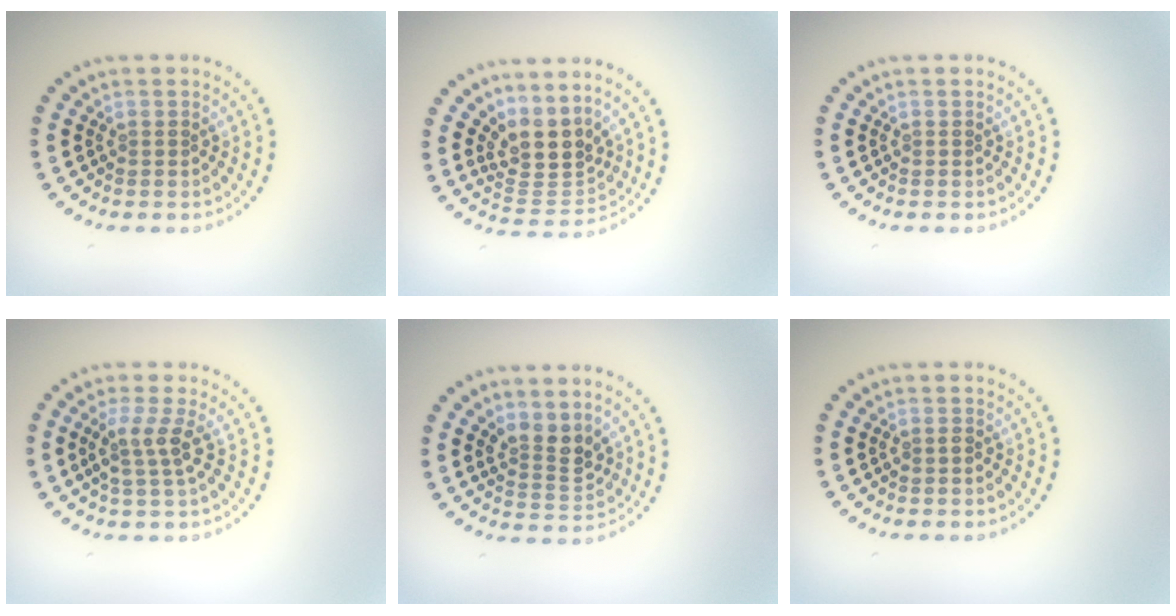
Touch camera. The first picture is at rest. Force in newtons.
{"total": 3.9, "press": 2.8, "slide": 2.8}
{"total": 0.0}
{"total": 2.6, "press": 2.0, "slide": 1.7}
{"total": 2.9, "press": 2.6, "slide": 1.3}
{"total": 0.8, "press": 0.8, "slide": 0.1}